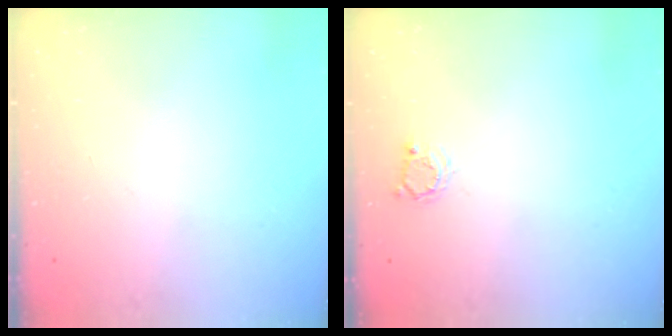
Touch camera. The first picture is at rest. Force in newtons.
{"total": 2.5, "press": 2.5, "slide": 0.3}